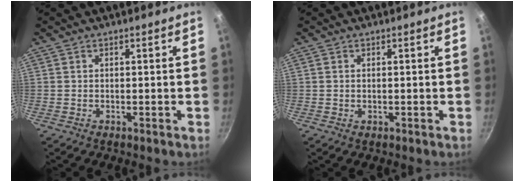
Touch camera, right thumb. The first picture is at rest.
{"total": 0.5, "force": [0.0, 0.3, 0.4], "torque": [-0.007, 0.000, 0.000]}